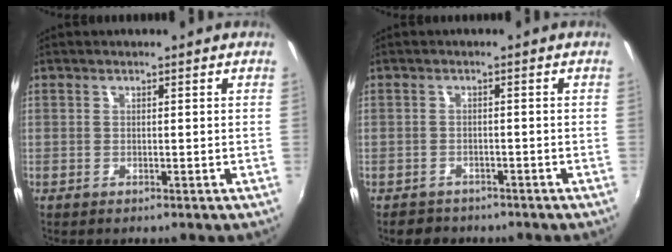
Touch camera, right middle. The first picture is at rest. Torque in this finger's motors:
{"motor_torque": [0.49, -0.65, -0.03, 0.00]}